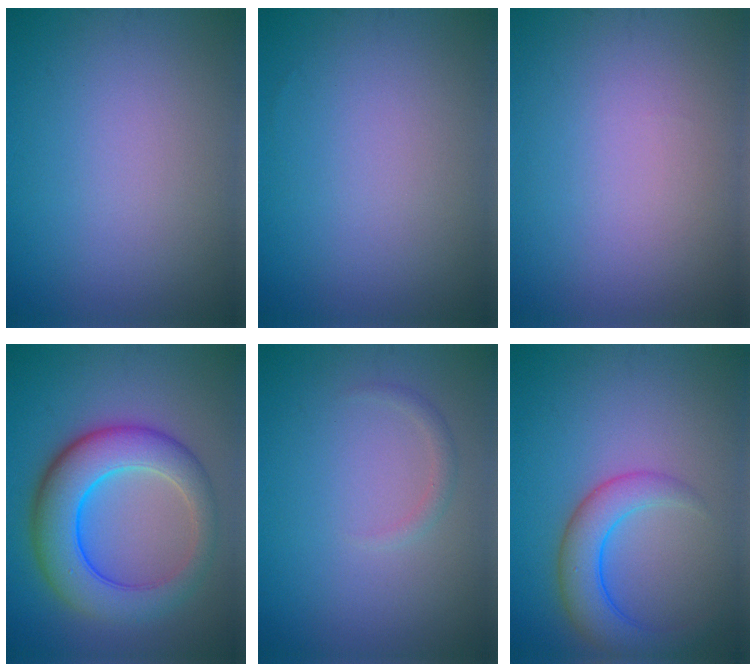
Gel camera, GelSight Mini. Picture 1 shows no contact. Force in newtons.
{"total": 0.0}
{"total": 0.0}
{"total": 8.5, "press": 8.5, "slide": 0.1}
{"total": 1.0, "press": 1.0, "slide": 0.1}
{"total": 4.6, "press": 4.6, "slide": 0.3}